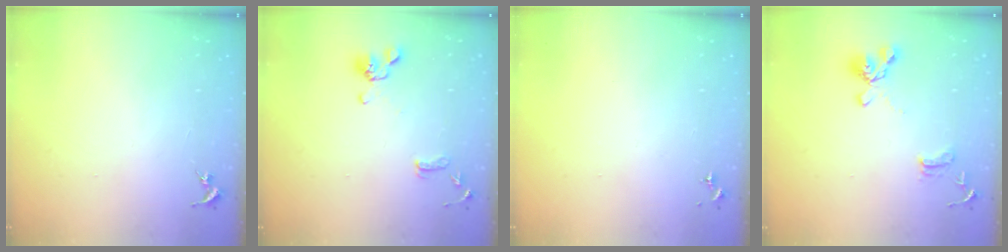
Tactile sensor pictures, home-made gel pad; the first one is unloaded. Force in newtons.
{"total": 11.5, "press": 11.3, "slide": 1.8}
{"total": 0.0}
{"total": 14.7, "press": 14.6, "slide": 1.5}